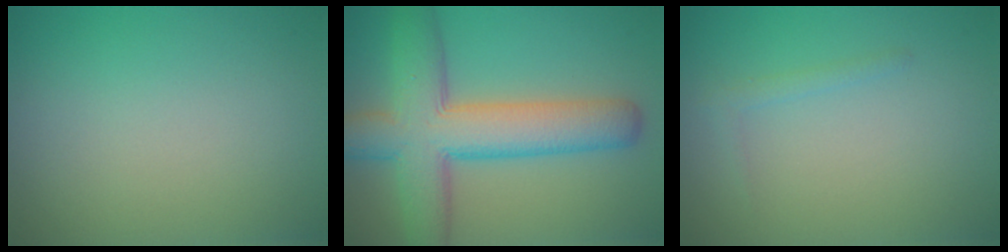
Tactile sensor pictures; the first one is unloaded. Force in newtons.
{"total": 9.2, "press": 9.2, "slide": 0.5}
{"total": 0.8, "press": 0.8, "slide": 0.1}